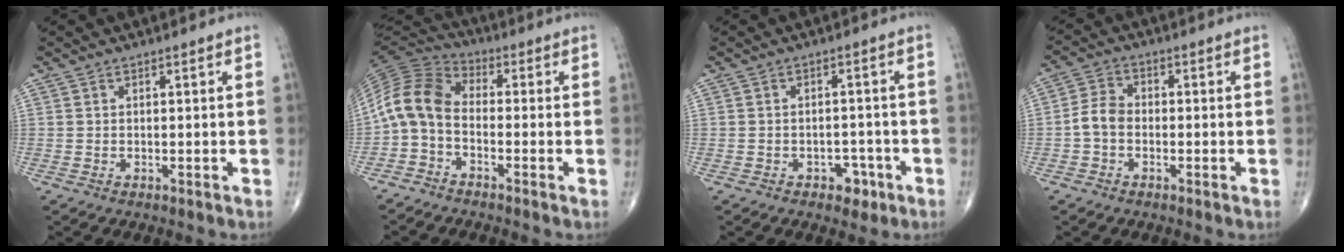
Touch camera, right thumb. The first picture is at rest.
{"total": 10.5, "force": [-2.2, 6.2, 8.1], "torque": [-0.162, 0.045, -0.062]}
{"total": 3.9, "force": [-2.1, 2.6, 2.0], "torque": [-0.007, 0.017, -0.025]}
{"total": 4.6, "force": [-1.2, 3.3, 3.0], "torque": [-0.053, 0.016, -0.033]}